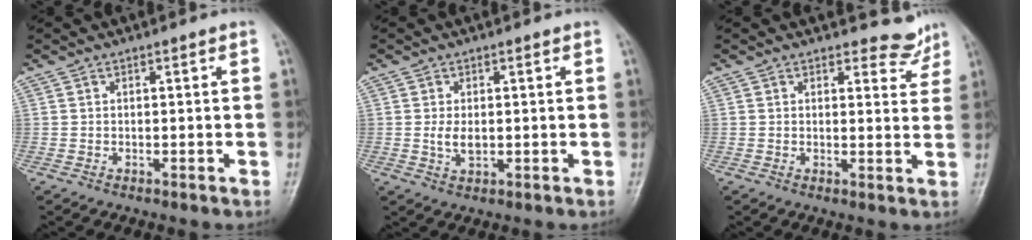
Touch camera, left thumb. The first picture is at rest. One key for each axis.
{"total": 2.8, "fx": 0.1, "fy": 1.7, "fz": 2.3, "tx": -0.041, "ty": -0.006, "tz": 0.004}
{"total": 4.0, "fx": 3.7, "fy": 1.7, "fz": -0.2, "tx": 0.028, "ty": -0.033, "tz": 0.035}